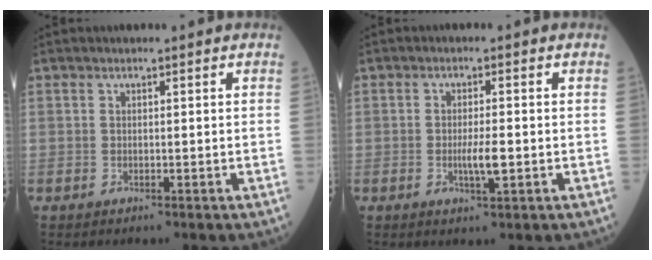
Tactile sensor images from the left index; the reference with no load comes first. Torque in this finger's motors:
{"motor_torque": [0.82, 0.21, 0.33, 0.09]}